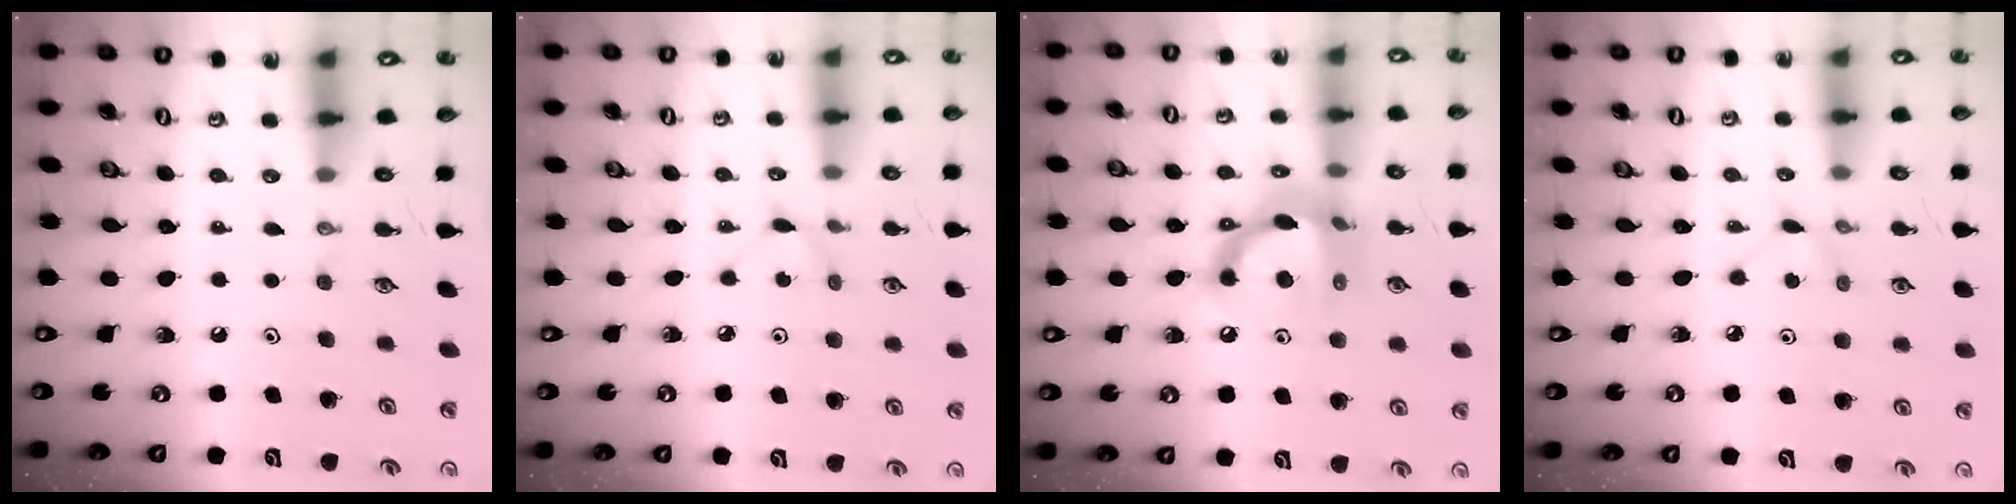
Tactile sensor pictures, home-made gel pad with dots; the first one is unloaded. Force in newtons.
{"total": 2.8, "press": 2.8, "slide": 0.4}
{"total": 13.4, "press": 13.4, "slide": 1.0}
{"total": 2.9, "press": 2.9, "slide": 0.3}